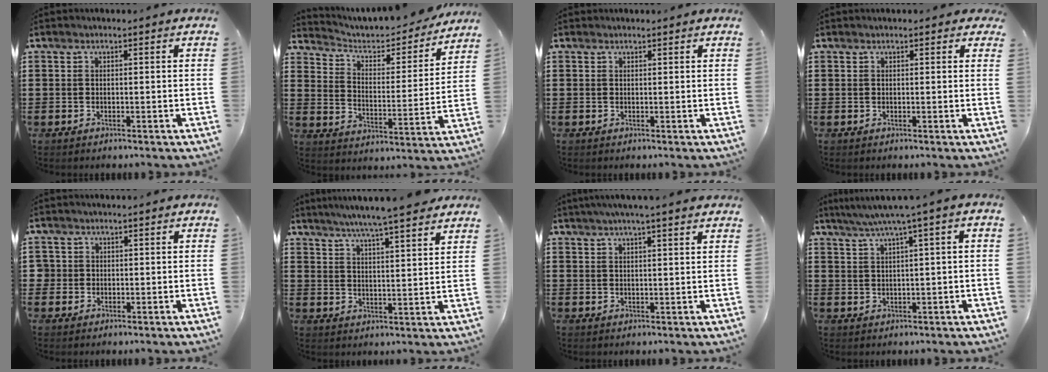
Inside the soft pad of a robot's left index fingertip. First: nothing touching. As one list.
[{"total": 4.1, "force": [3.5, 1.8, 1.2], "torque": [-0.048, -0.024, 0.051]}, {"total": 0.6, "force": [0.6, 0.1, 0.1], "torque": [-0.004, 0.001, 0.012]}, {"total": 0.8, "force": [0.6, 0.3, 0.4], "torque": [-0.008, 0.005, 0.010]}, {"total": 1.4, "force": [0.3, 1.4, 0.1], "torque": [-0.008, 0.007, 0.003]}, {"total": 5.6, "force": [5.1, -0.7, 2.2], "torque": [-0.059, -0.023, 0.090]}, {"total": 3.1, "force": [2.6, -0.3, 1.6], "torque": [-0.038, 0.001, 0.047]}, {"total": 3.6, "force": [1.5, -0.5, 3.2], "torque": [-0.064, -0.007, 0.021]}]